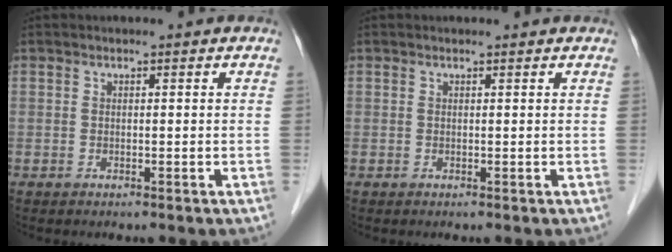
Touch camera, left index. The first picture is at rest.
{"total": 0.8, "force": [0.8, 0.1, 0.2], "torque": [-0.008, 0.005, 0.009]}